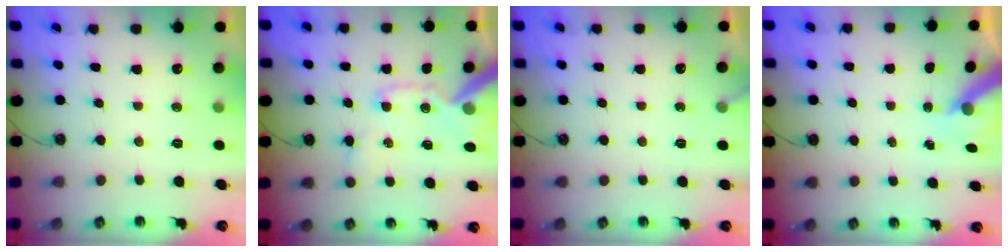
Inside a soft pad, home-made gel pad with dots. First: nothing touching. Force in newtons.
{"total": 16.0, "press": 15.9, "slide": 2.3}
{"total": 1.7, "press": 1.7, "slide": 0.1}
{"total": 5.6, "press": 5.6, "slide": 0.5}